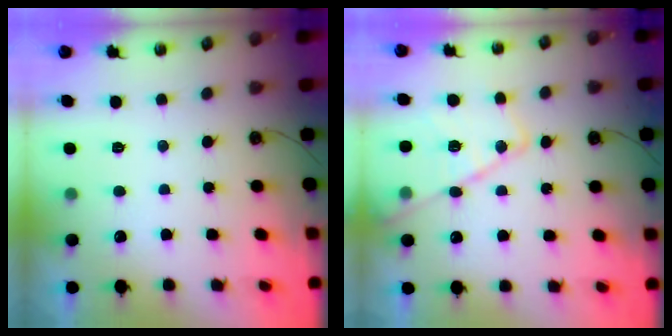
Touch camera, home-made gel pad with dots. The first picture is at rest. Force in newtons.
{"total": 15.5, "press": 15.4, "slide": 1.2}